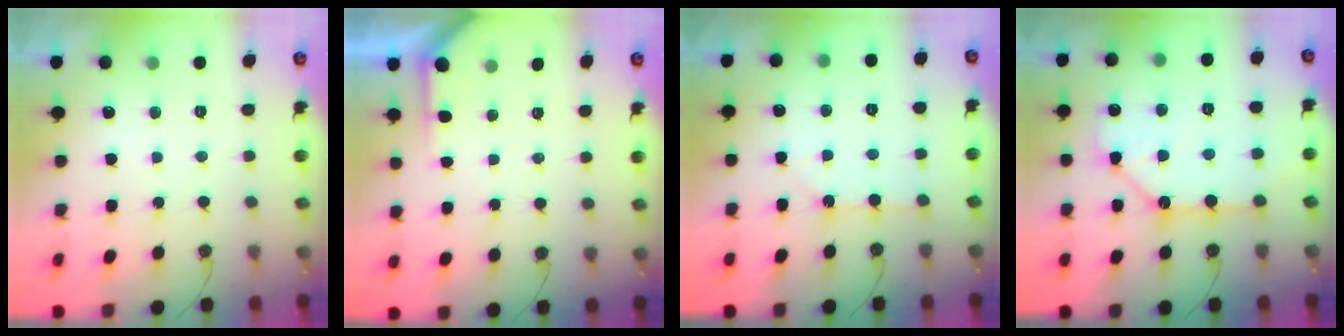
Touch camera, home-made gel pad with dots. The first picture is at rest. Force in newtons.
{"total": 2.2, "press": 2.2, "slide": 0.3}
{"total": 1.3, "press": 1.3, "slide": 0.2}
{"total": 14.4, "press": 14.3, "slide": 1.3}